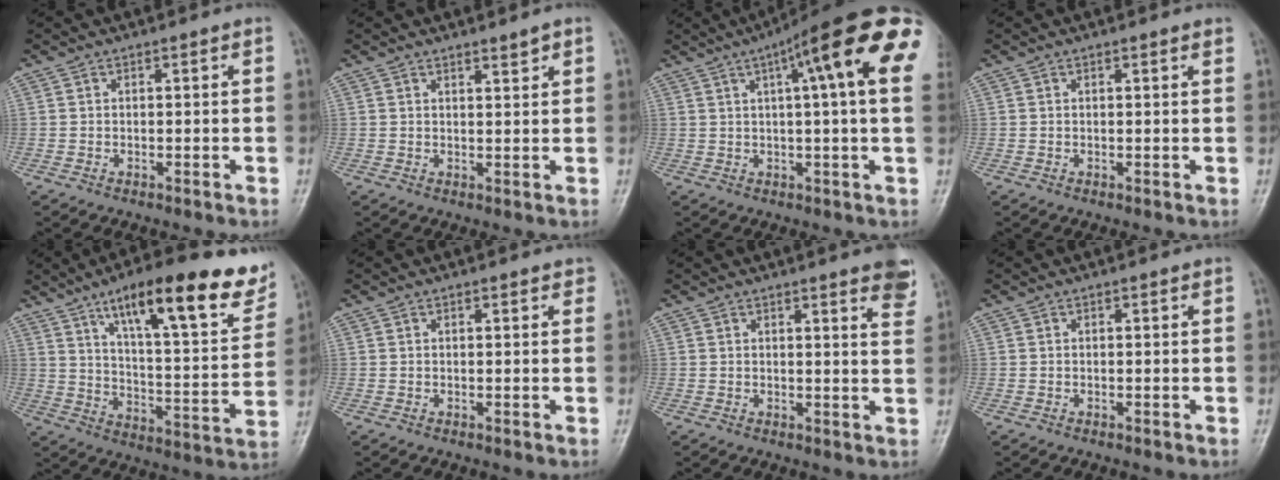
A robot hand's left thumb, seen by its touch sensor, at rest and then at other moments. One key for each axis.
{"total": 1.7, "fx": 1.4, "fy": 0.2, "fz": 1.0, "tx": -0.011, "ty": -0.012, "tz": 0.023}
{"total": 21.2, "fx": 7.9, "fy": 3.7, "fz": 19.3, "tx": -0.260, "ty": 0.024, "tz": 0.100}
{"total": 0.8, "fx": 0.6, "fy": 0.0, "fz": 0.6, "tx": -0.005, "ty": 0.001, "tz": 0.006}
{"total": 23.3, "fx": 14.1, "fy": 6.3, "fz": 17.4, "tx": -0.220, "ty": -0.046, "tz": 0.216}
{"total": 1.1, "fx": 0.7, "fy": 0.5, "fz": 0.7, "tx": -0.006, "ty": -0.001, "tz": 0.006}
{"total": 6.6, "fx": 4.4, "fy": 1.0, "fz": 4.8, "tx": -0.043, "ty": -0.018, "tz": 0.042}
{"total": 0.0}